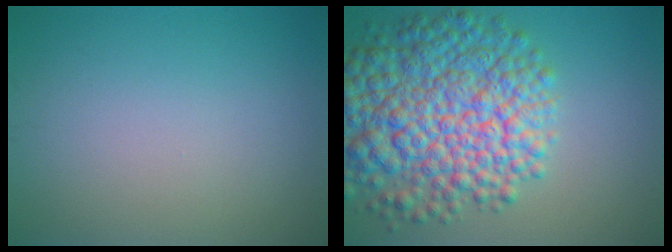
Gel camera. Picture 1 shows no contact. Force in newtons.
{"total": 11.2, "press": 11.1, "slide": 0.4}